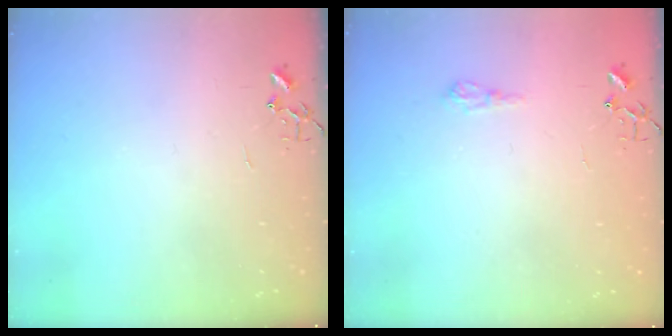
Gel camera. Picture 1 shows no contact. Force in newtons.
{"total": 6.1, "press": 6.1, "slide": 0.7}